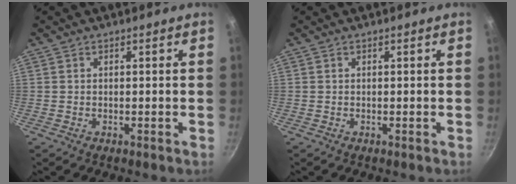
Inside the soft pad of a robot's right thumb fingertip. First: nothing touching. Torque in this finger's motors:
{"motor_torque": [0.01, 0.00, 0.00, -0.01, 0.00]}